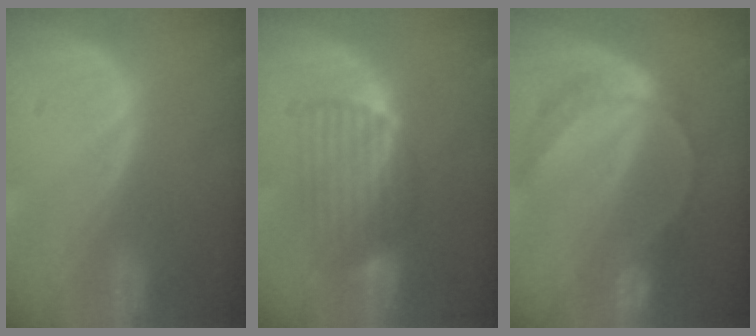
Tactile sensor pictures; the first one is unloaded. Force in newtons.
{"total": 6.8, "press": 6.6, "slide": 1.4}
{"total": 7.4, "press": 6.2, "slide": 4.0}